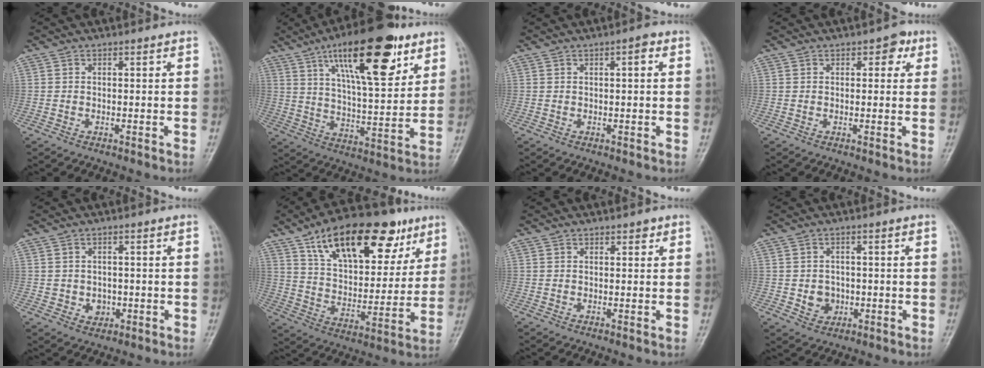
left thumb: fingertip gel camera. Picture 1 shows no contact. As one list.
[{"total": 22.1, "force": [11.7, 7.5, 17.2], "torque": [-0.241, -0.039, 0.193]}, {"total": 2.1, "force": [0.7, 0.6, 1.9], "torque": [-0.028, 0.003, 0.009]}, {"total": 3.1, "force": [1.3, 1.9, 2.0], "torque": [-0.006, 0.001, 0.011]}, {"total": 3.3, "force": [-0.5, 2.9, 1.6], "torque": [-0.009, 0.002, 0.000]}, {"total": 25.4, "force": [13.9, 12.2, 17.4], "torque": [-0.235, -0.020, 0.229]}, {"total": 1.4, "force": [0.9, 0.7, 0.8], "torque": [-0.001, -0.002, 0.009]}, {"total": 4.1, "force": [-0.6, 3.7, 1.8], "torque": [-0.009, 0.004, -0.004]}]